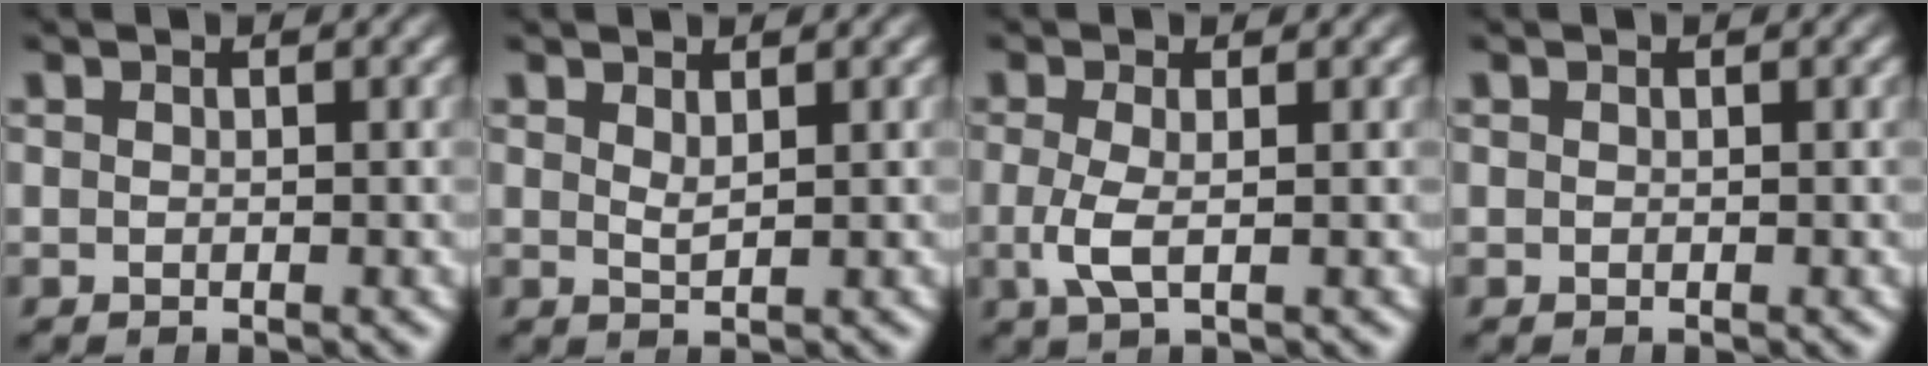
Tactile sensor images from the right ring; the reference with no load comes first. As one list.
[{"total": 1.1, "force": [0.9, -0.5, 0.4], "torque": [-0.010, -0.013, 0.024]}, {"total": 2.5, "force": [-0.5, 0.8, 2.3], "torque": [-0.065, -0.018, 0.000]}, {"total": 0.0}]